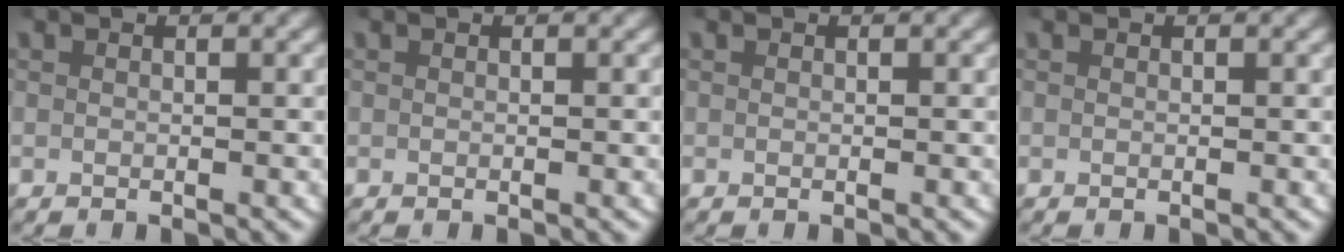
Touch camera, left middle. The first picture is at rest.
{"total": 0.0}
{"total": 0.0}
{"total": 0.0}